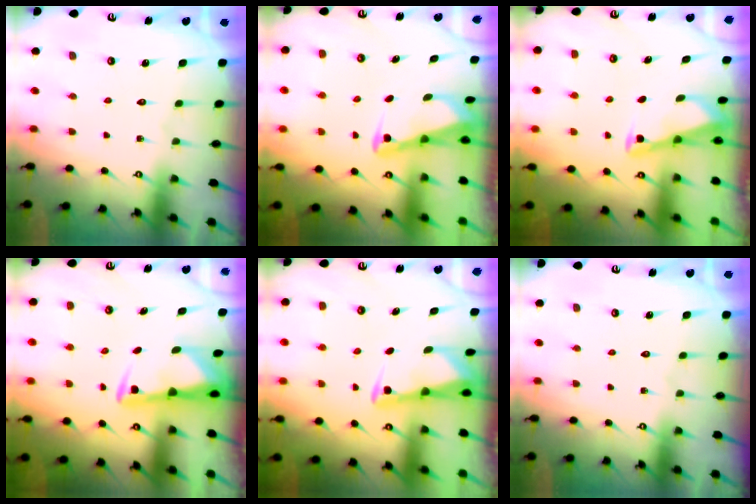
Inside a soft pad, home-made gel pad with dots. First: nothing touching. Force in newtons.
{"total": 3.0, "press": 3.0, "slide": 0.4}
{"total": 3.0, "press": 3.0, "slide": 0.3}
{"total": 3.1, "press": 3.0, "slide": 0.5}
{"total": 3.2, "press": 3.2, "slide": 0.4}
{"total": 0.0}